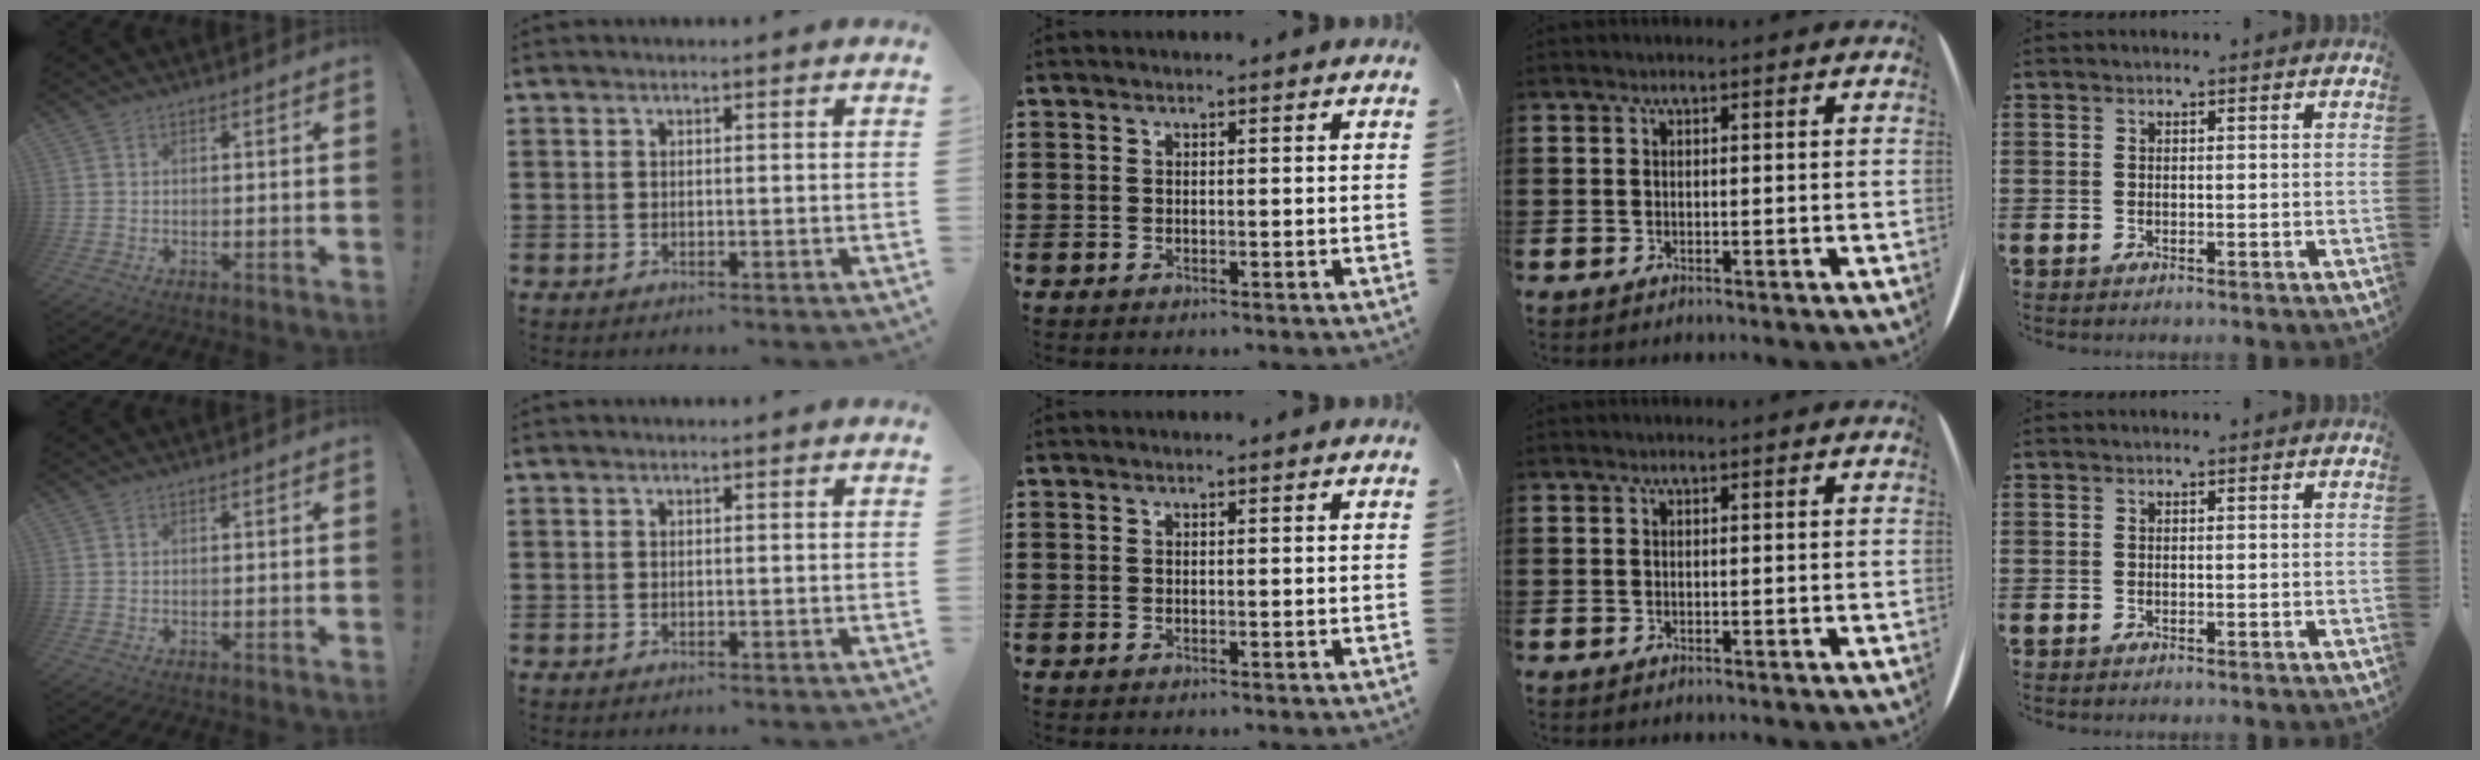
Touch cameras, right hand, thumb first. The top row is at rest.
{}